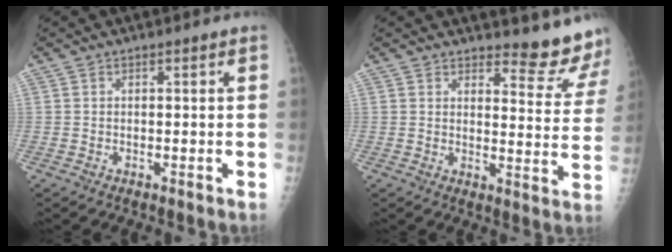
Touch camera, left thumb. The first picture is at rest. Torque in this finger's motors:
{"motor_torque": [0.69, -0.48, -0.11, -0.40, 0.00]}